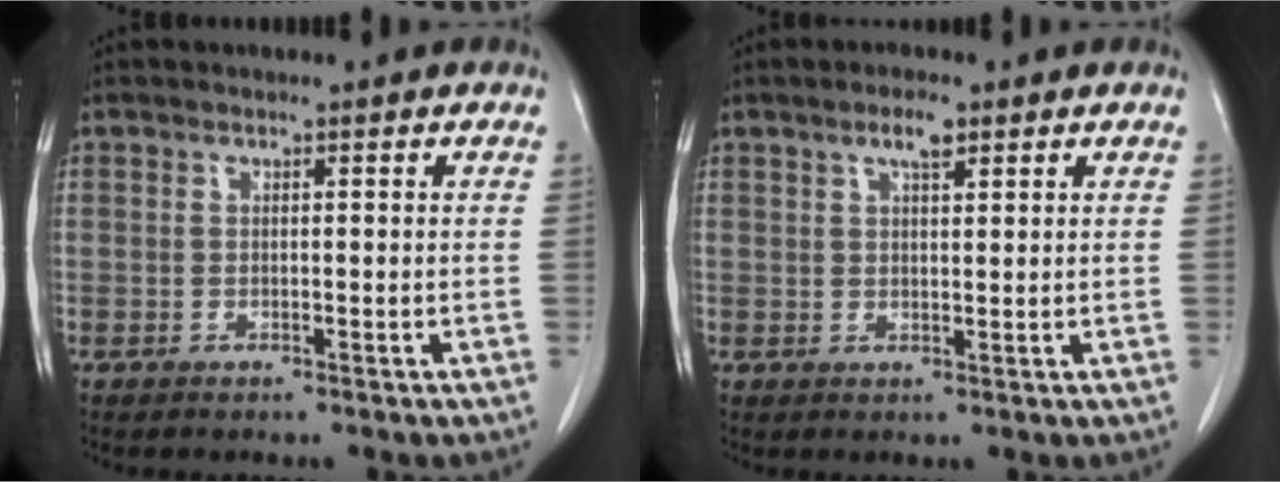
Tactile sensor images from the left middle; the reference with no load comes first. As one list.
[{"total": 3.0, "force": [1.8, 0.8, 2.3], "torque": [-0.043, 0.005, 0.032]}]